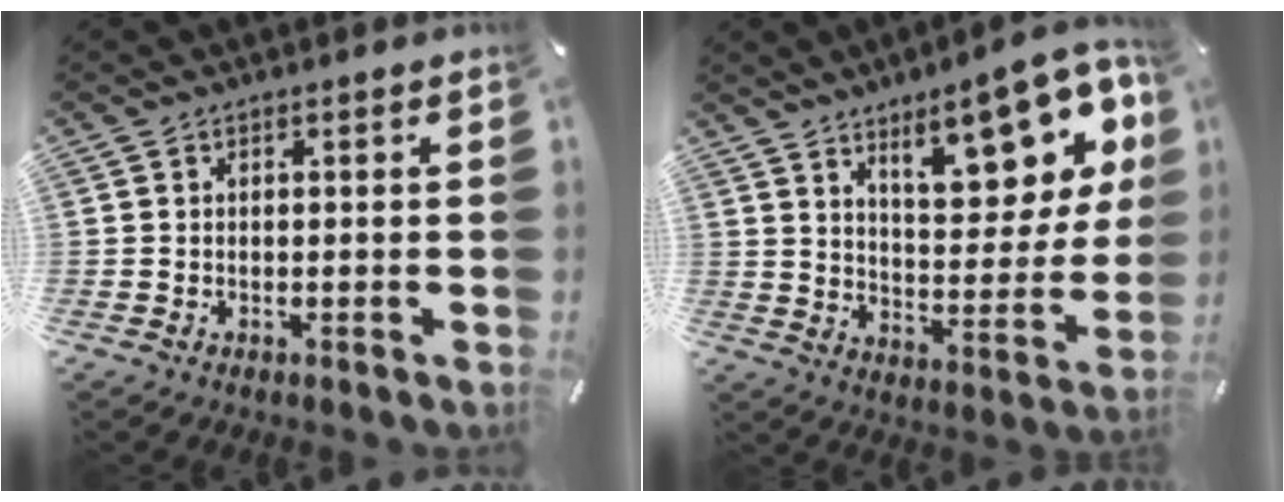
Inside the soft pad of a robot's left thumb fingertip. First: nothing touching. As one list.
[{"total": 19.1, "force": [10.9, 7.9, 13.7], "torque": [-0.169, -0.072, 0.174]}]